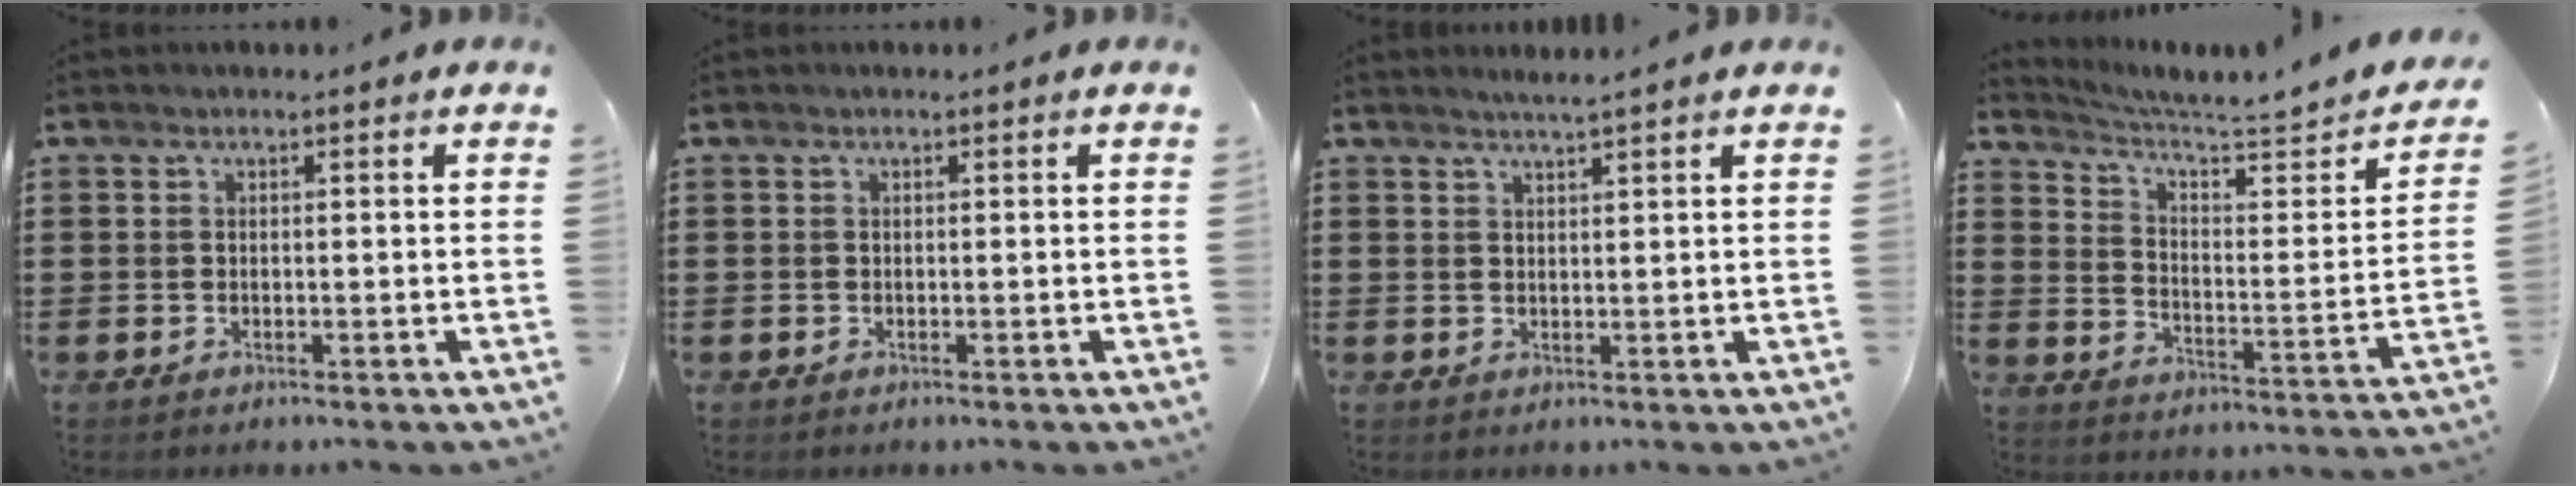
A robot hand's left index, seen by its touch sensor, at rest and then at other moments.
{"total": 0.0}
{"total": 1.8, "force": [1.7, -0.4, 0.4], "torque": [-0.011, 0.001, 0.032]}
{"total": 3.4, "force": [2.9, 0.3, 1.7], "torque": [-0.055, -0.029, 0.039]}